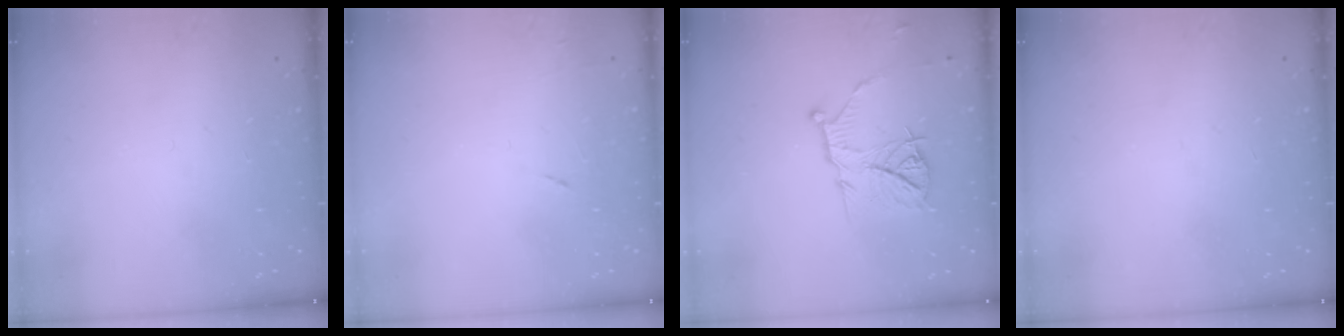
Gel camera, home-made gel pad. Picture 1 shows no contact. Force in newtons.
{"total": 4.6, "press": 4.6, "slide": 0.6}
{"total": 11.2, "press": 11.2, "slide": 0.8}
{"total": 0.0}